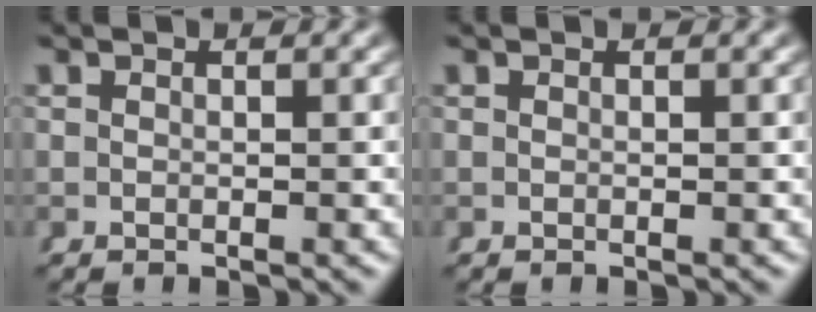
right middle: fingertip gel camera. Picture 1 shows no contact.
{"total": 0.0}